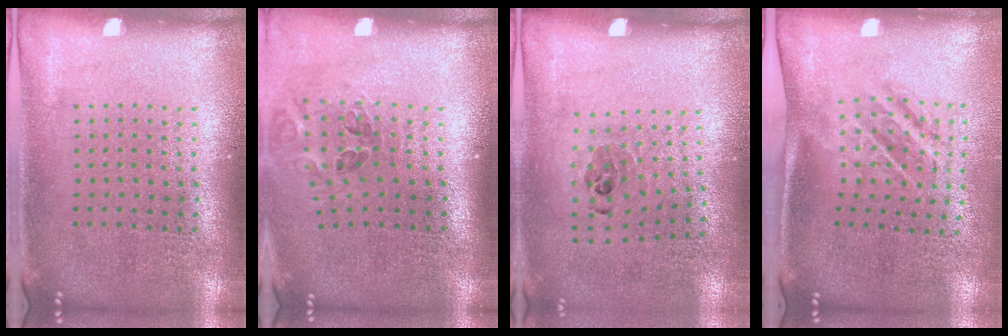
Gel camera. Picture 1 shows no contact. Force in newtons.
{"total": 1.2, "press": 1.1, "slide": 0.5}
{"total": 1.0, "press": 0.7, "slide": 0.7}
{"total": 1.8, "press": 1.2, "slide": 1.4}